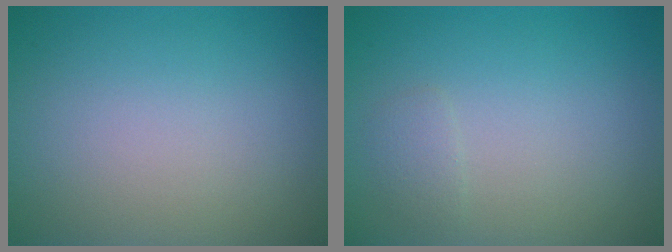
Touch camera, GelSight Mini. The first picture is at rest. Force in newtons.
{"total": 0.9, "press": 0.9, "slide": 0.0}